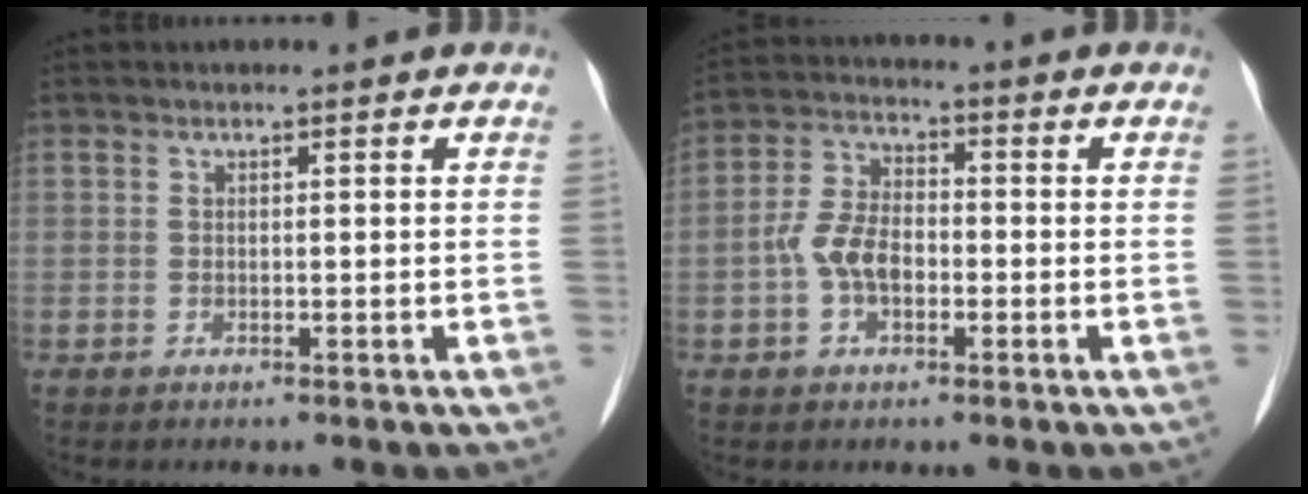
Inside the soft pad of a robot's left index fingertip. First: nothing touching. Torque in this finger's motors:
{"motor_torque": [0.30, 0.00, 0.45, 0.14]}